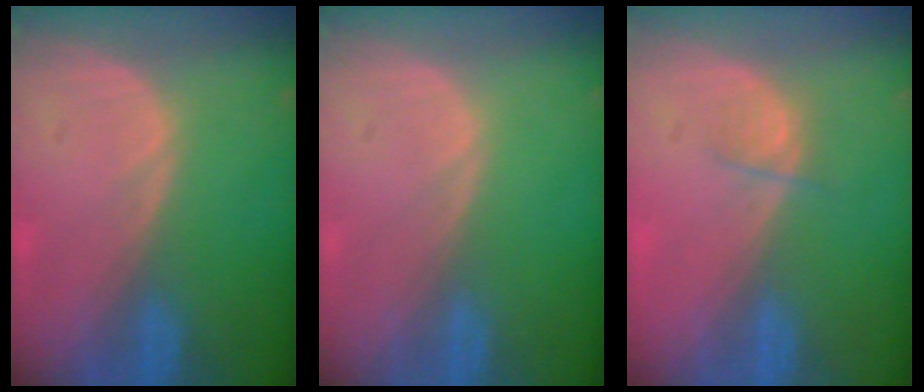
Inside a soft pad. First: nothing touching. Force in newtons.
{"total": 0.0}
{"total": 1.9, "press": 1.7, "slide": 0.8}